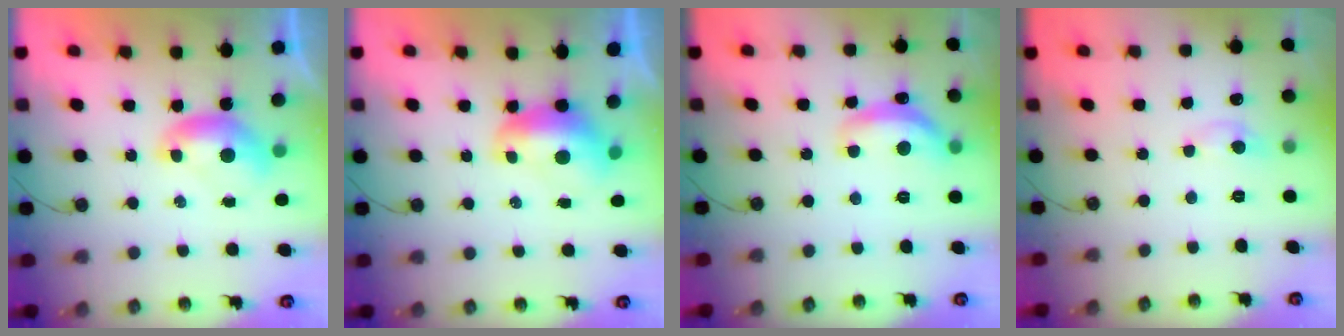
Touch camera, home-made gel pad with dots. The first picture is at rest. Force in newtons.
{"total": 1.7, "press": 1.5, "slide": 0.8}
{"total": 7.6, "press": 7.5, "slide": 0.7}
{"total": 1.5, "press": 1.5, "slide": 0.0}